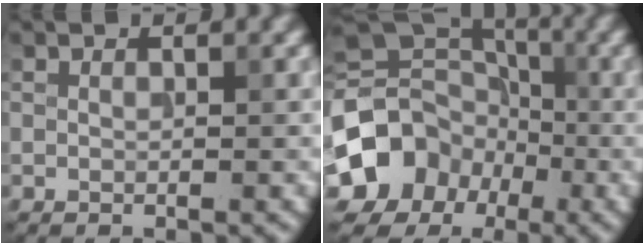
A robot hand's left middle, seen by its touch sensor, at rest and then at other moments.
{"total": 10.0, "force": [-3.9, 8.3, 4.1], "torque": [-0.076, 0.008, -0.082]}